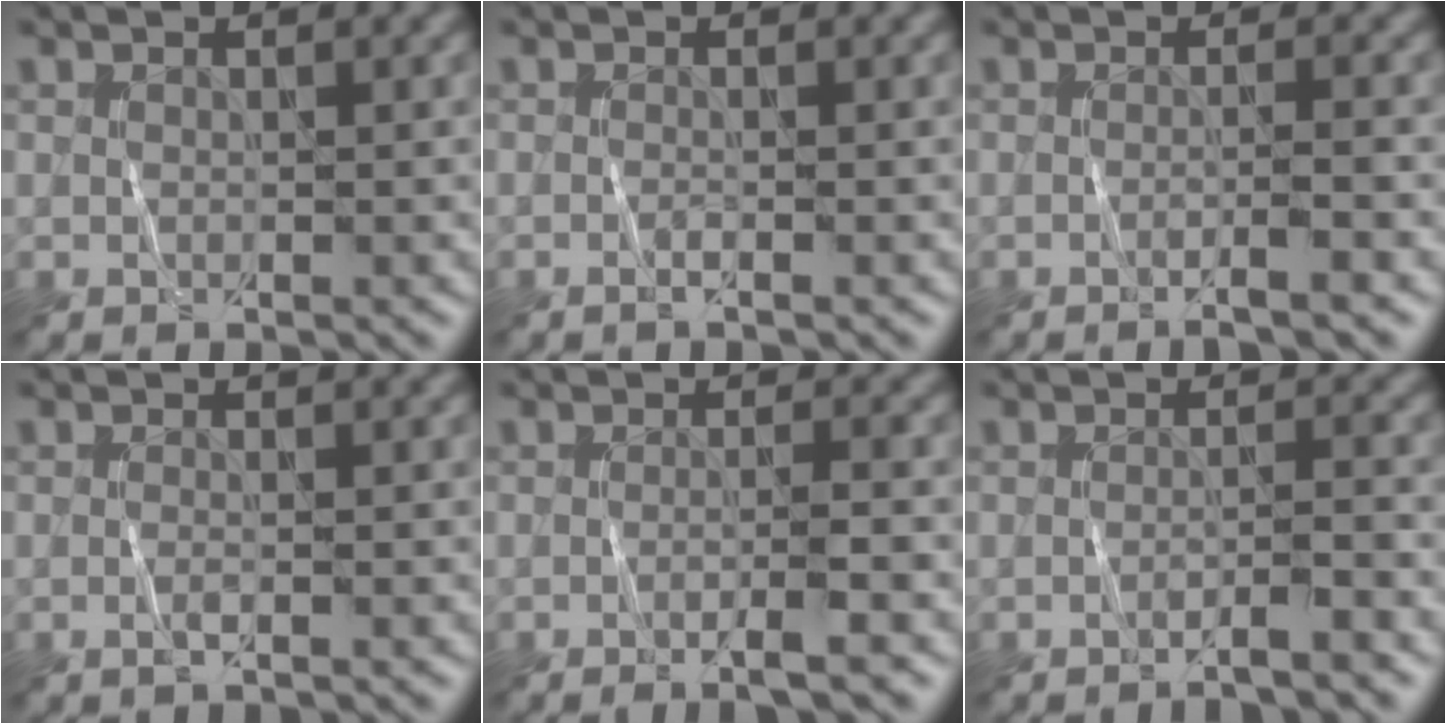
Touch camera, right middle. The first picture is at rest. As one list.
[{"total": 0.7, "force": [-0.3, 0.2, 0.6], "torque": [-0.007, -0.003, -0.009]}, {"total": 2.1, "force": [-0.9, 0.3, 1.9], "torque": [-0.018, 0.003, -0.024]}, {"total": 0.7, "force": [-0.2, 0.2, 0.6], "torque": [-0.011, -0.002, -0.006]}, {"total": 2.7, "force": [-1.0, 0.3, 2.5], "torque": [-0.031, 0.004, -0.026]}, {"total": 2.1, "force": [-1.2, 0.1, 1.7], "torque": [-0.014, 0.008, -0.031]}]